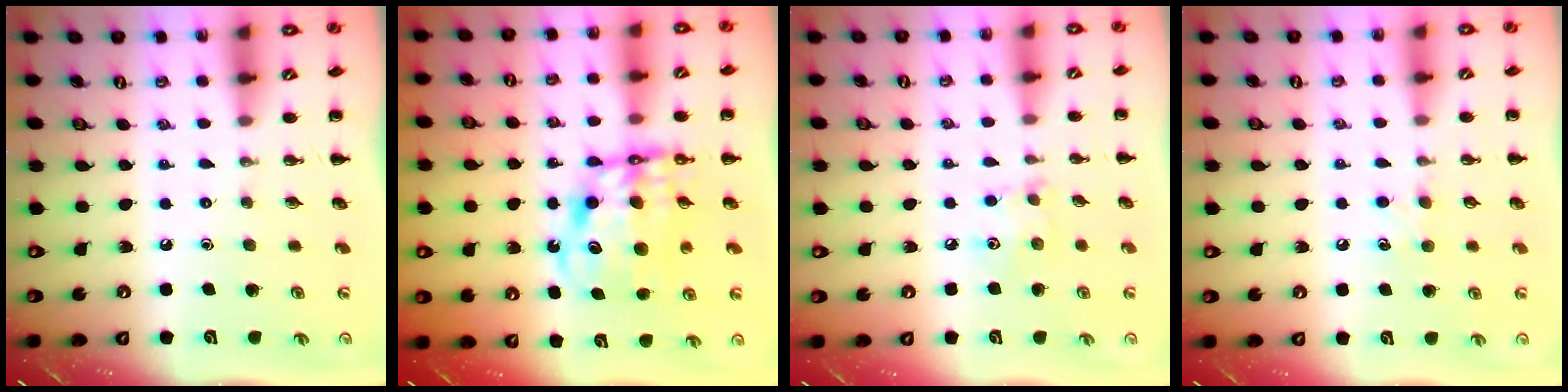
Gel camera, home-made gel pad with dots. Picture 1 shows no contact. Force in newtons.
{"total": 11.8, "press": 11.4, "slide": 2.9}
{"total": 4.6, "press": 4.6, "slide": 0.7}
{"total": 4.8, "press": 4.6, "slide": 1.5}